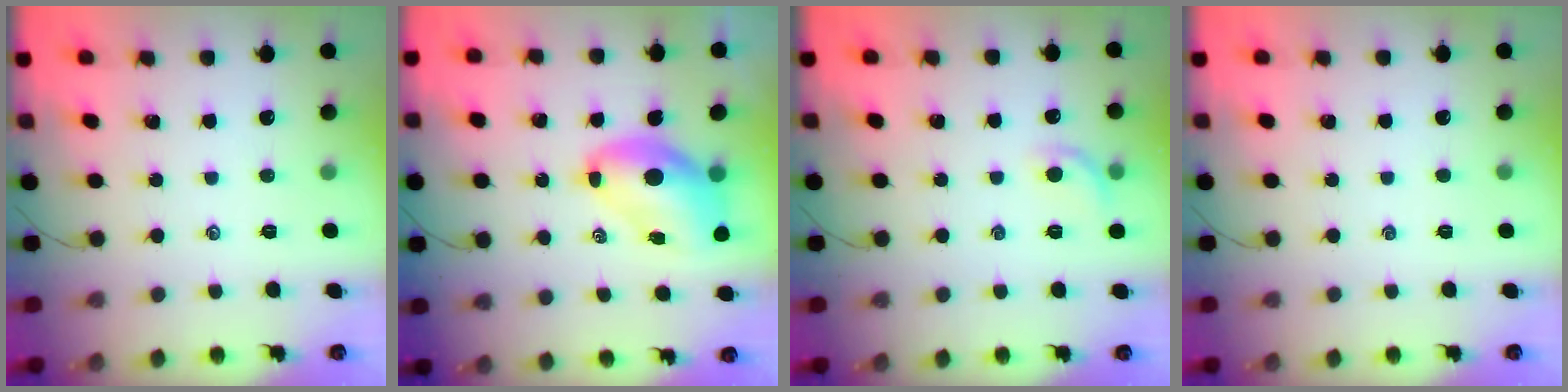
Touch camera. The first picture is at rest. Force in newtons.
{"total": 8.9, "press": 8.5, "slide": 2.7}
{"total": 6.5, "press": 6.3, "slide": 1.4}
{"total": 0.0}